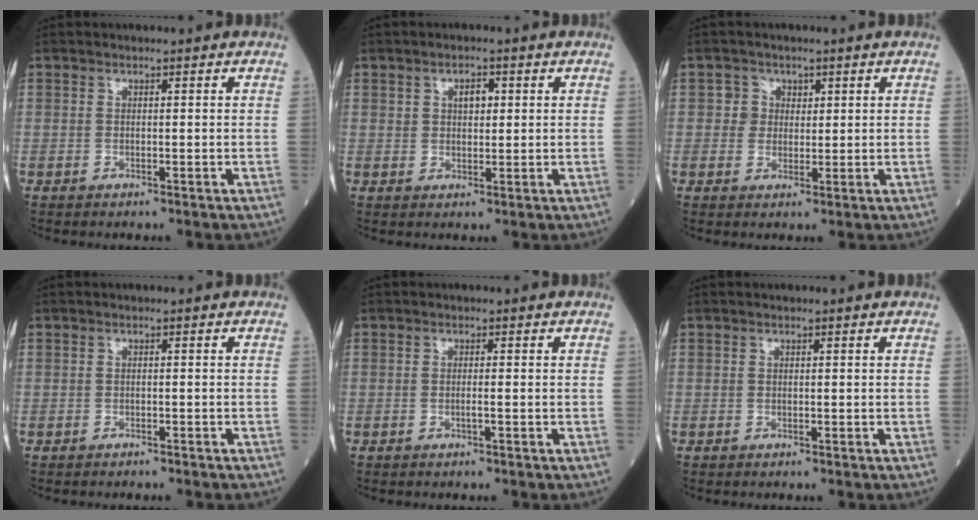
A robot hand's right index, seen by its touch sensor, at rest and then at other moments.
{"total": 2.8, "force": [1.0, 1.6, 2.1], "torque": [-0.031, 0.003, 0.015]}
{"total": 2.7, "force": [0.8, 2.6, 0.1], "torque": [0.008, 0.003, 0.009]}
{"total": 1.6, "force": [-1.5, 0.3, 0.6], "torque": [-0.013, -0.003, -0.017]}
{"total": 0.8, "force": [-0.3, -0.2, 0.7], "torque": [-0.013, 0.000, -0.006]}
{"total": 0.0}